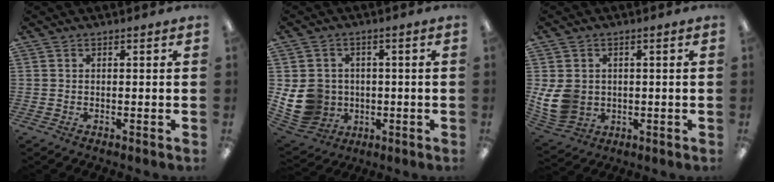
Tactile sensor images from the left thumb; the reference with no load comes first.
{"total": 10.8, "force": [-1.4, 9.6, 4.8], "torque": [-0.115, 0.012, -0.016]}
{"total": 8.7, "force": [0.2, 7.5, 4.5], "torque": [-0.103, 0.010, 0.008]}